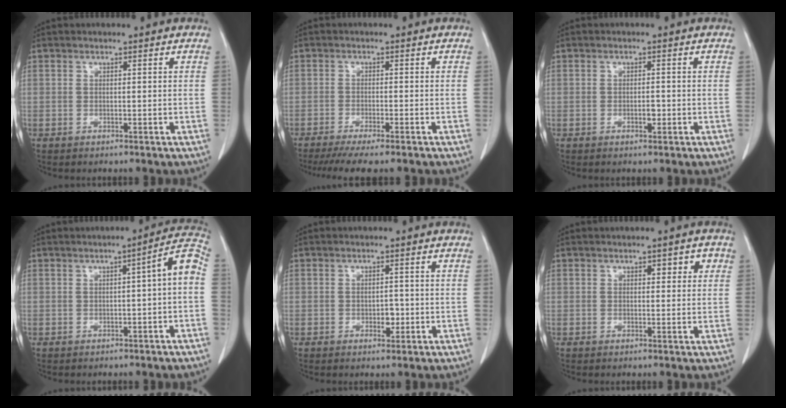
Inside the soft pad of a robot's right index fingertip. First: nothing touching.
{"total": 7.5, "force": [-6.2, 0.3, 4.3], "torque": [-0.058, -0.015, -0.097]}
{"total": 1.5, "force": [-0.5, 0.5, 1.3], "torque": [-0.023, 0.000, -0.007]}
{"total": 5.5, "force": [-0.6, 0.4, 5.4], "torque": [-0.065, 0.018, -0.011]}
{"total": 2.0, "force": [-0.6, 1.2, 1.5], "torque": [-0.020, 0.002, -0.004]}
{"total": 2.6, "force": [1.0, 1.2, 2.1], "torque": [-0.023, 0.009, 0.011]}